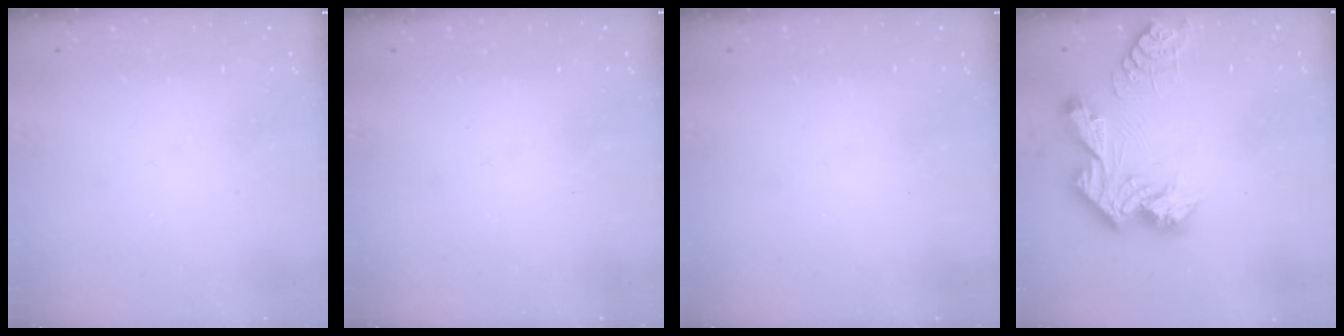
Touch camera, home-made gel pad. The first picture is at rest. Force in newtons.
{"total": 0.0}
{"total": 0.0}
{"total": 13.8, "press": 13.7, "slide": 1.2}